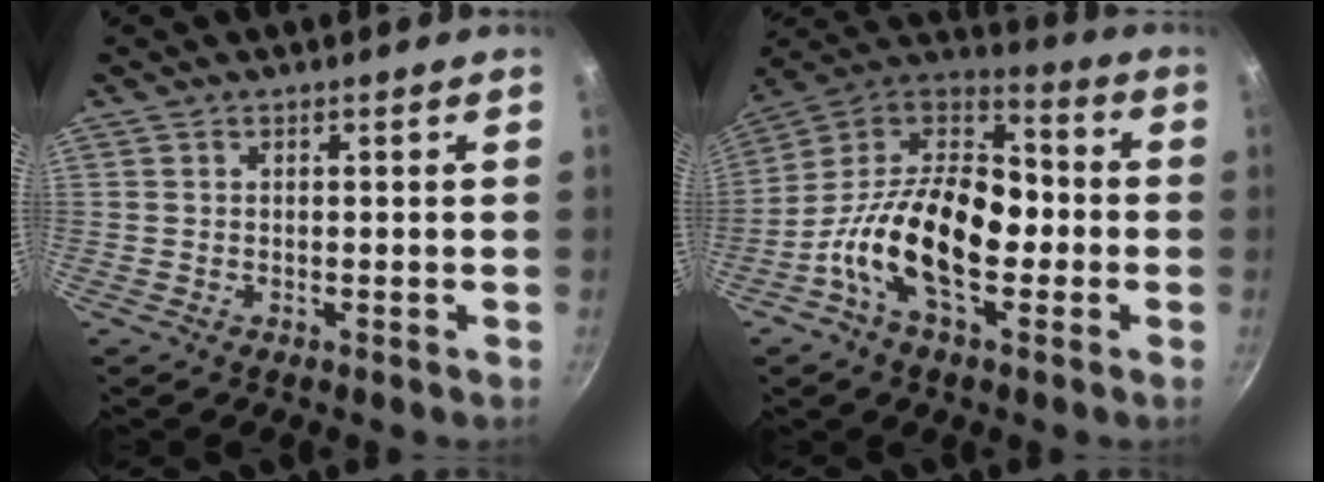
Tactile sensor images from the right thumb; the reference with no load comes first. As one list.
[{"total": 21.2, "force": [-4.4, 12.1, 16.9], "torque": [-0.264, 0.051, -0.101]}]